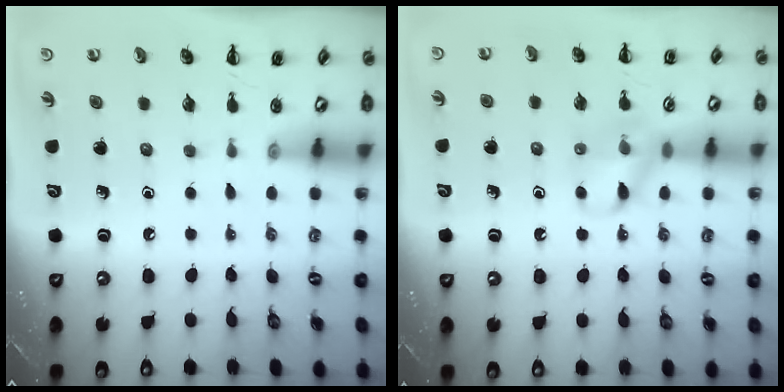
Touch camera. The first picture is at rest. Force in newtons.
{"total": 10.1, "press": 10.1, "slide": 0.8}